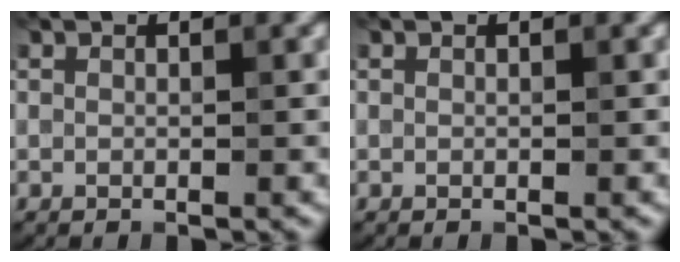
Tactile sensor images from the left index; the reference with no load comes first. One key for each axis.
{"total": 0.0}